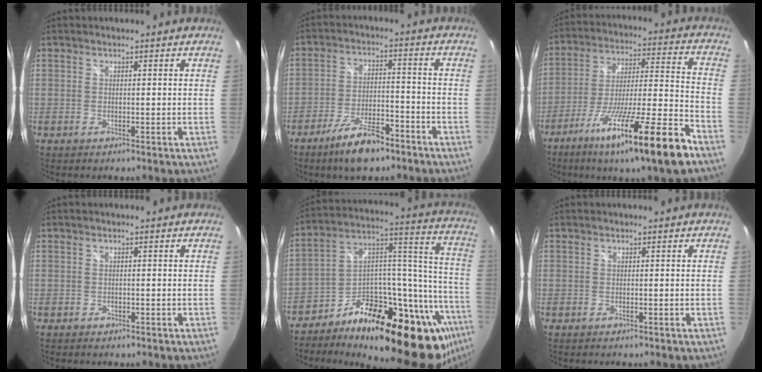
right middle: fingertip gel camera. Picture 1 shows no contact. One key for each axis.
{"total": 9.9, "fx": -7.2, "fy": 3.2, "fz": 6.0, "tx": -0.124, "ty": -0.002, "tz": -0.118}
{"total": 21.1, "fx": -13.6, "fy": 0.3, "fz": 16.2, "tx": -0.276, "ty": -0.047, "tz": -0.222}
{"total": 0.6, "fx": -0.3, "fy": 0.5, "fz": 0.1, "tx": 0.000, "ty": -0.003, "tz": -0.005}
{"total": 32.0, "fx": -18.6, "fy": 12.6, "fz": 22.9, "tx": -0.301, "ty": 0.042, "tz": -0.279}
{"total": 0.0}